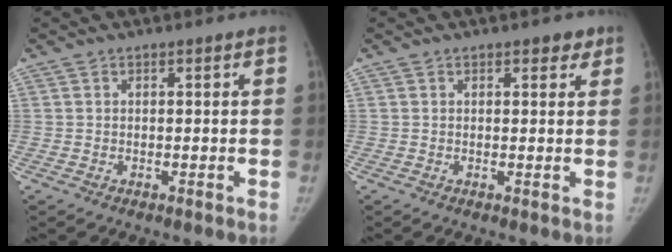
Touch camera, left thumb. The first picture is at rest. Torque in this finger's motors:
{"motor_torque": [0.38, 0.26, 0.46, -0.52, 0.04]}